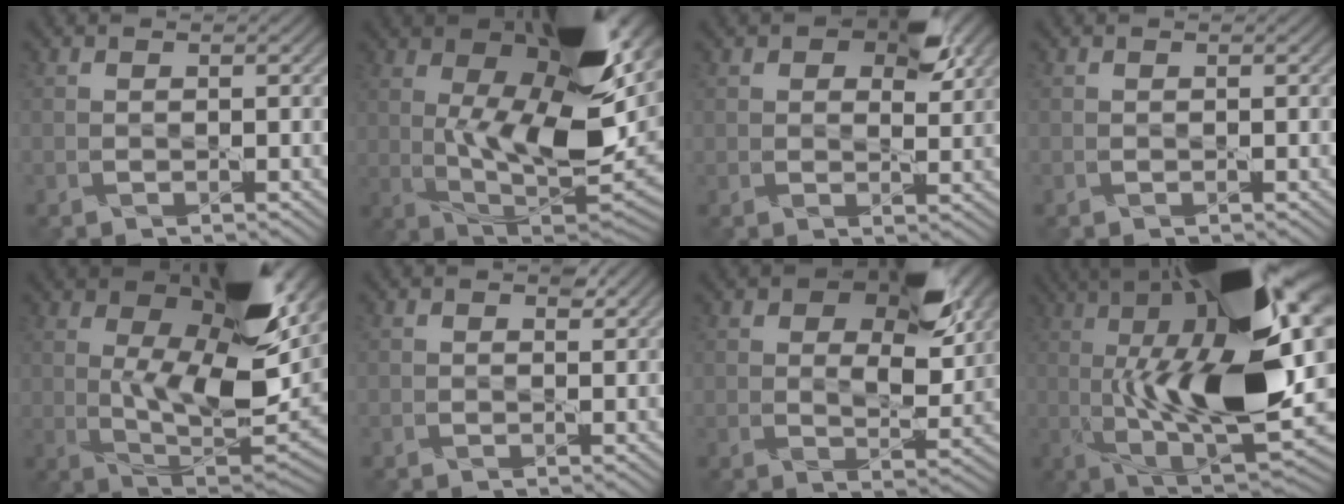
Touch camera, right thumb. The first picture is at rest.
{"total": 19.4, "force": [5.6, 8.8, 16.3], "torque": [-0.263, 0.017, 0.084]}
{"total": 6.7, "force": [3.5, 3.7, 4.2], "torque": [-0.059, -0.005, 0.052]}
{"total": 0.0}
{"total": 17.4, "force": [5.7, 7.7, 14.5], "torque": [-0.239, 0.007, 0.089]}
{"total": 1.2, "force": [0.7, 0.9, 0.5], "torque": [-0.005, -0.006, 0.009]}
{"total": 12.1, "force": [5.6, 6.5, 8.7], "torque": [-0.137, -0.007, 0.092]}
{"total": 22.6, "force": [4.8, 7.0, 20.9], "torque": [-0.326, 0.038, 0.061]}